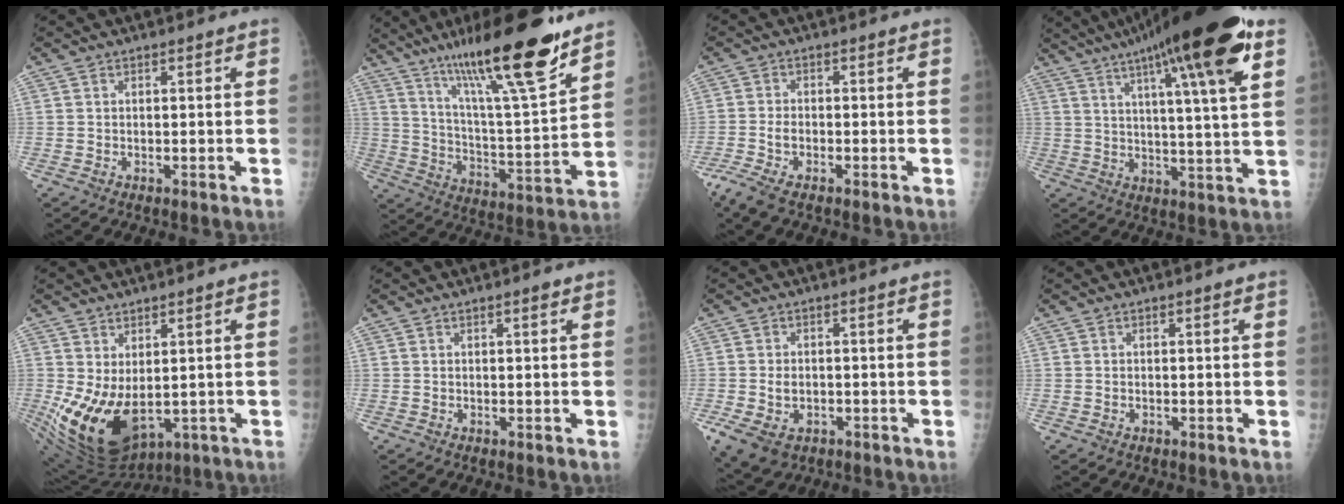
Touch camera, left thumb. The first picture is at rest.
{"total": 23.5, "force": [15.9, 3.3, 17.0], "torque": [-0.261, -0.072, 0.267]}
{"total": 5.2, "force": [-3.2, 1.9, 3.6], "torque": [-0.097, 0.005, -0.063]}
{"total": 22.6, "force": [11.8, 3.2, 19.0], "torque": [-0.289, -0.014, 0.173]}
{"total": 13.6, "force": [-0.6, 8.4, 10.7], "torque": [-0.188, -0.020, 0.022]}
{"total": 0.7, "force": [0.4, 0.2, 0.5], "torque": [-0.008, -0.001, 0.005]}
{"total": 8.8, "force": [-2.8, 6.5, 5.3], "torque": [-0.116, 0.007, -0.035]}
{"total": 2.7, "force": [-1.1, 2.3, 0.7], "torque": [-0.005, 0.004, -0.010]}